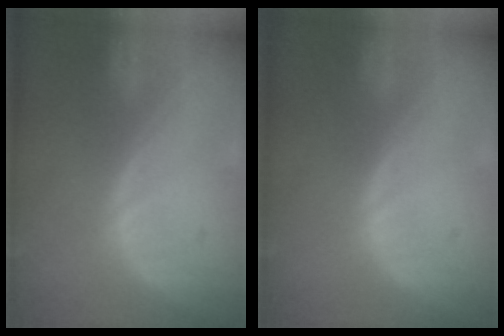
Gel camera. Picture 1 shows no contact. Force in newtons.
{"total": 0.0}